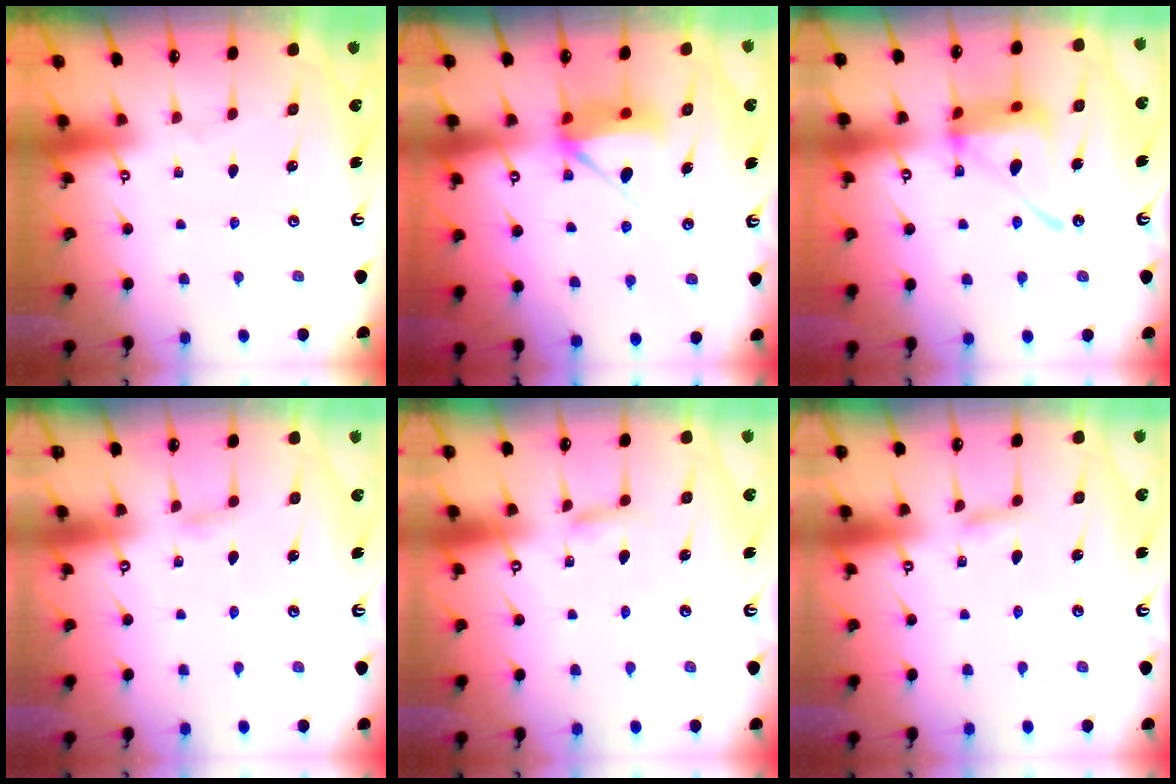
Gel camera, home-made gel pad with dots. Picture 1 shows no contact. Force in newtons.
{"total": 9.3, "press": 9.2, "slide": 1.4}
{"total": 16.5, "press": 16.4, "slide": 1.6}
{"total": 2.9, "press": 2.9, "slide": 0.3}
{"total": 4.6, "press": 4.6, "slide": 0.4}
{"total": 3.3, "press": 3.3, "slide": 0.1}